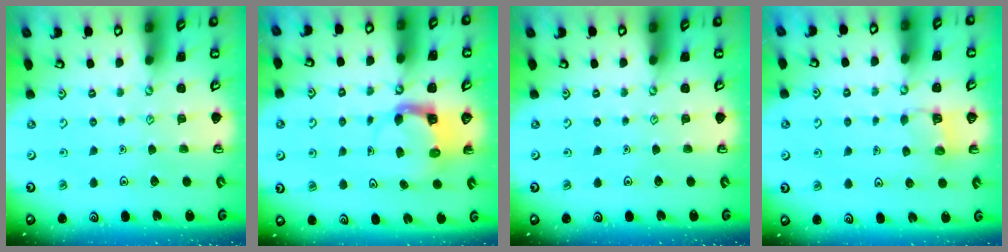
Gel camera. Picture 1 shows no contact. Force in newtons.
{"total": 3.8, "press": 3.8, "slide": 0.3}
{"total": 0.0}
{"total": 3.8, "press": 3.8, "slide": 0.3}